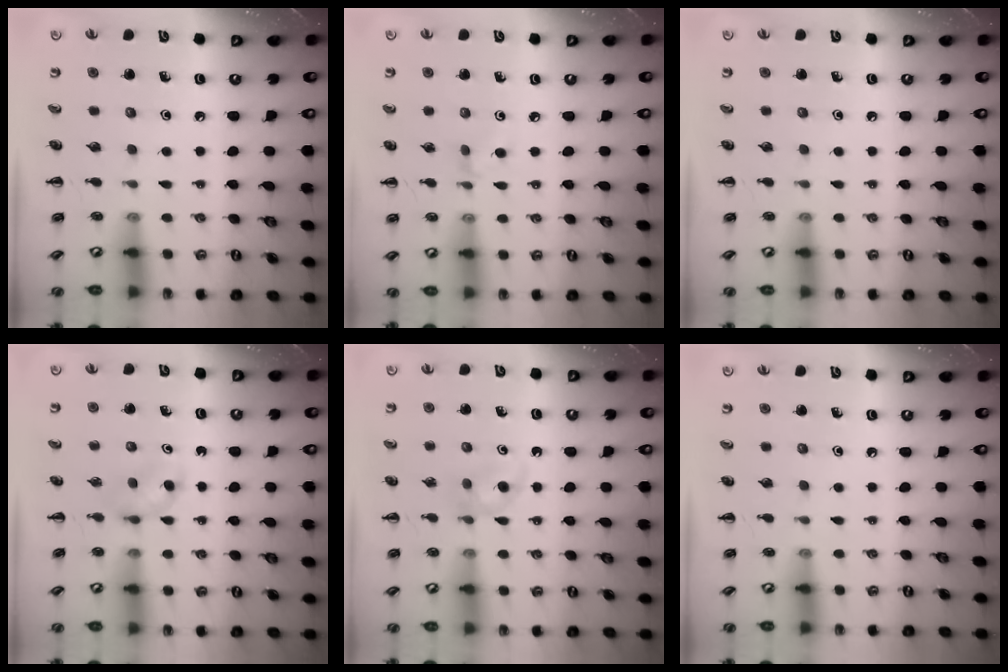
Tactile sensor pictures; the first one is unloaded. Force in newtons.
{"total": 3.7, "press": 3.5, "slide": 1.4}
{"total": 0.0}
{"total": 3.0, "press": 2.7, "slide": 1.1}
{"total": 3.6, "press": 3.3, "slide": 1.3}
{"total": 0.0}